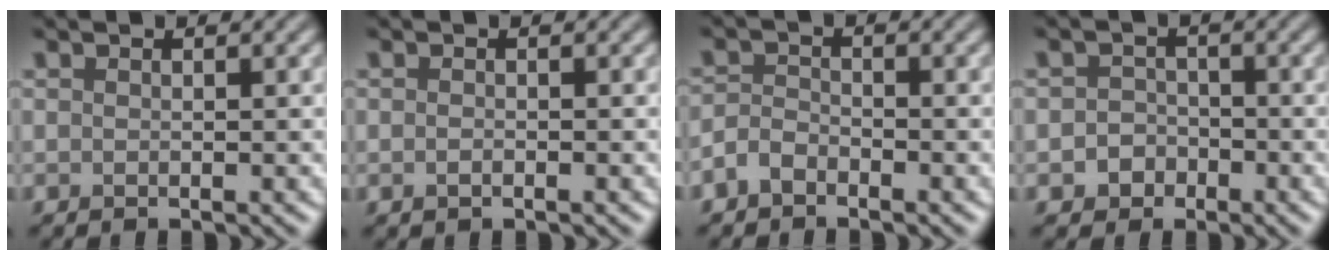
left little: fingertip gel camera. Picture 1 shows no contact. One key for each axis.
{"total": 0.6, "fx": -0.2, "fy": 0.3, "fz": 0.5, "tx": -0.012, "ty": -0.001, "tz": -0.005}
{"total": 1.9, "fx": -1.4, "fy": 1.1, "fz": 0.8, "tx": -0.017, "ty": 0.005, "tz": -0.035}
{"total": 2.1, "fx": -0.9, "fy": 1.8, "fz": 0.5, "tx": -0.001, "ty": 0.005, "tz": -0.020}